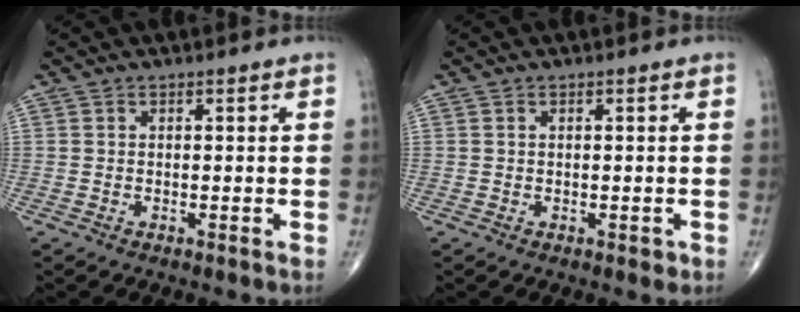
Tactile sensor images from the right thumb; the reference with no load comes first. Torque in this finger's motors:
{"motor_torque": [0.13, -0.13, -0.21, -0.09, 0.00]}